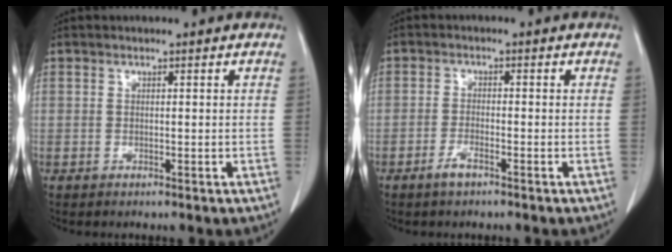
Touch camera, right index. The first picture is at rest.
{"total": 2.5, "force": [-1.8, 0.5, 1.7], "torque": [-0.036, 0.000, -0.035]}